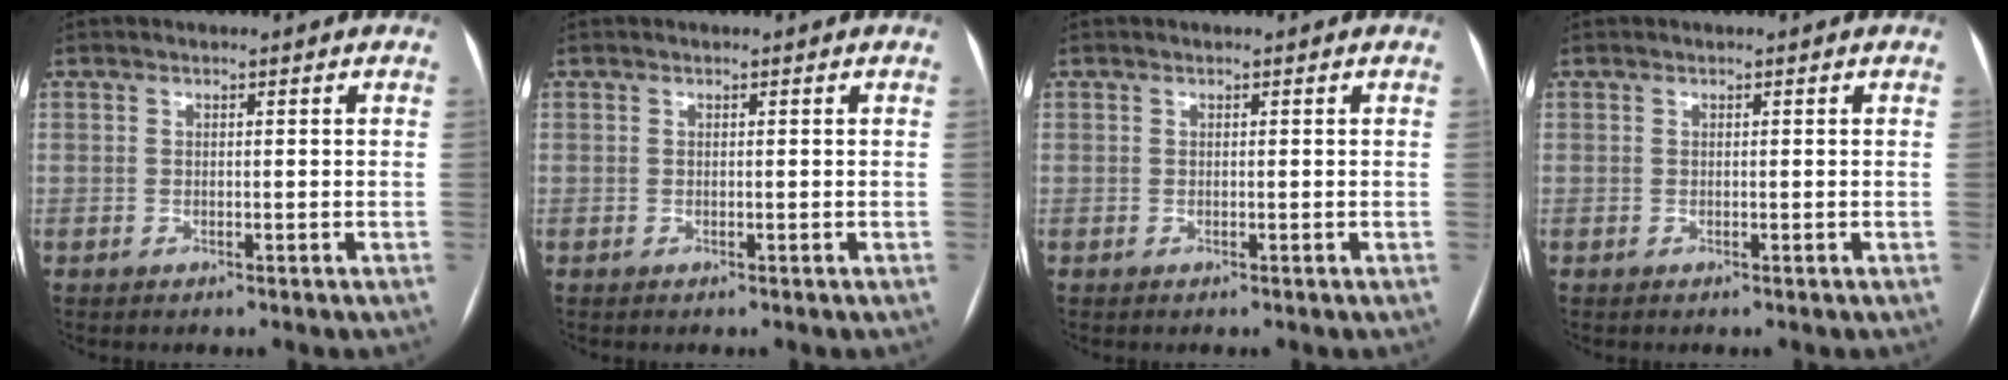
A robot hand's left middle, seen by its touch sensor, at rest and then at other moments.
{"total": 0.0}
{"total": 0.0}
{"total": 0.0}